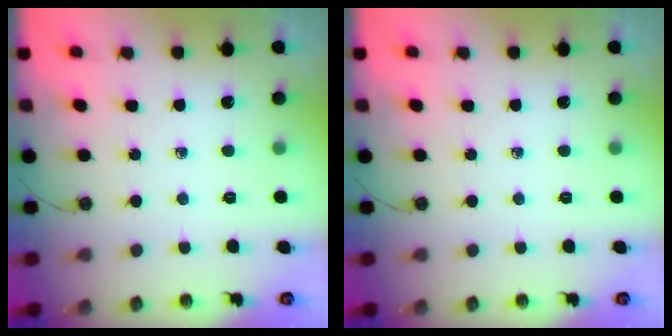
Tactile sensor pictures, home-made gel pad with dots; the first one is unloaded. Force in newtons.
{"total": 0.0}